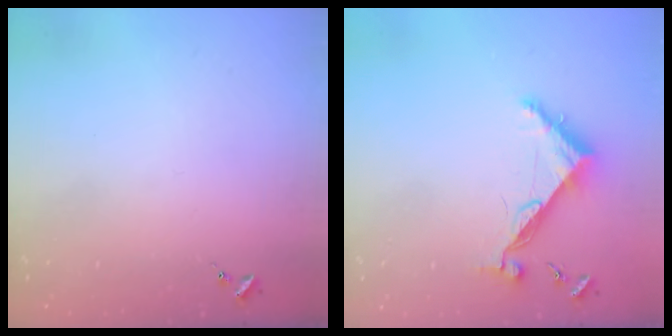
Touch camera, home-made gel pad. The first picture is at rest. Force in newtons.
{"total": 7.3, "press": 7.3, "slide": 0.6}